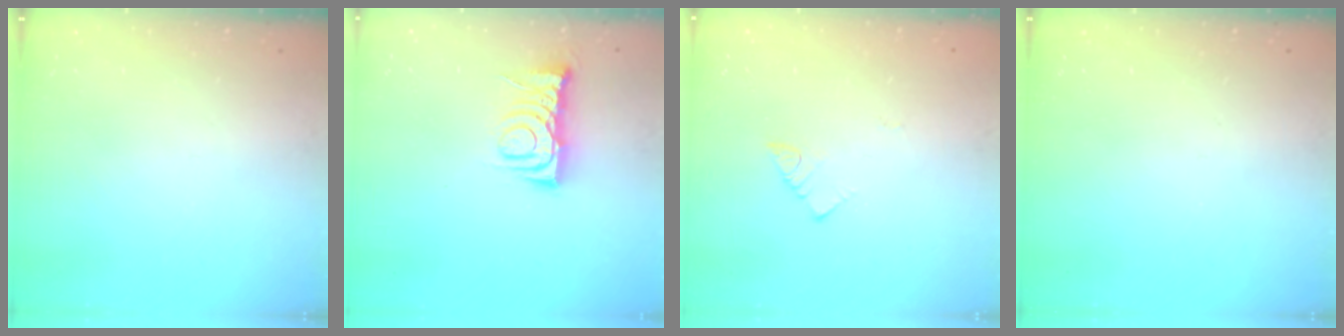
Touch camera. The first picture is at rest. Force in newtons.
{"total": 6.8, "press": 6.8, "slide": 0.6}
{"total": 3.0, "press": 3.0, "slide": 0.2}
{"total": 0.0}